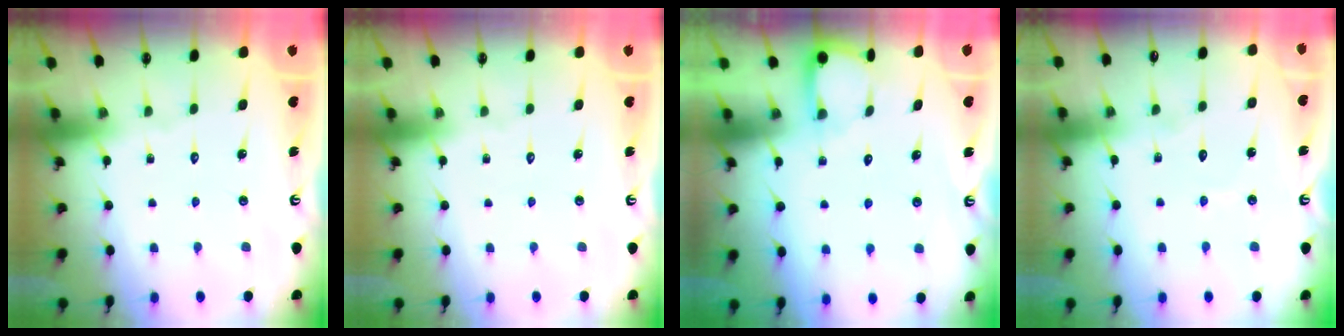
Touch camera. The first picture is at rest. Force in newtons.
{"total": 0.0}
{"total": 2.8, "press": 2.8, "slide": 0.1}
{"total": 3.5, "press": 3.5, "slide": 0.1}